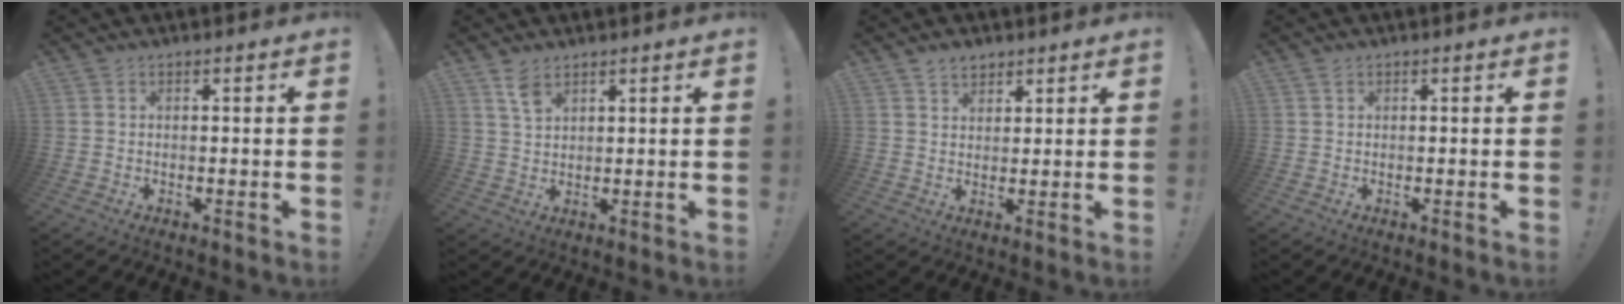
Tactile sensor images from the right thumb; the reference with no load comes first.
{"total": 4.6, "force": [3.1, 2.0, 2.8], "torque": [-0.045, -0.017, 0.055]}
{"total": 4.1, "force": [3.1, 2.5, 1.0], "torque": [-0.008, -0.015, 0.055]}
{"total": 0.6, "force": [0.5, 0.4, 0.1], "torque": [-0.002, 0.001, 0.009]}